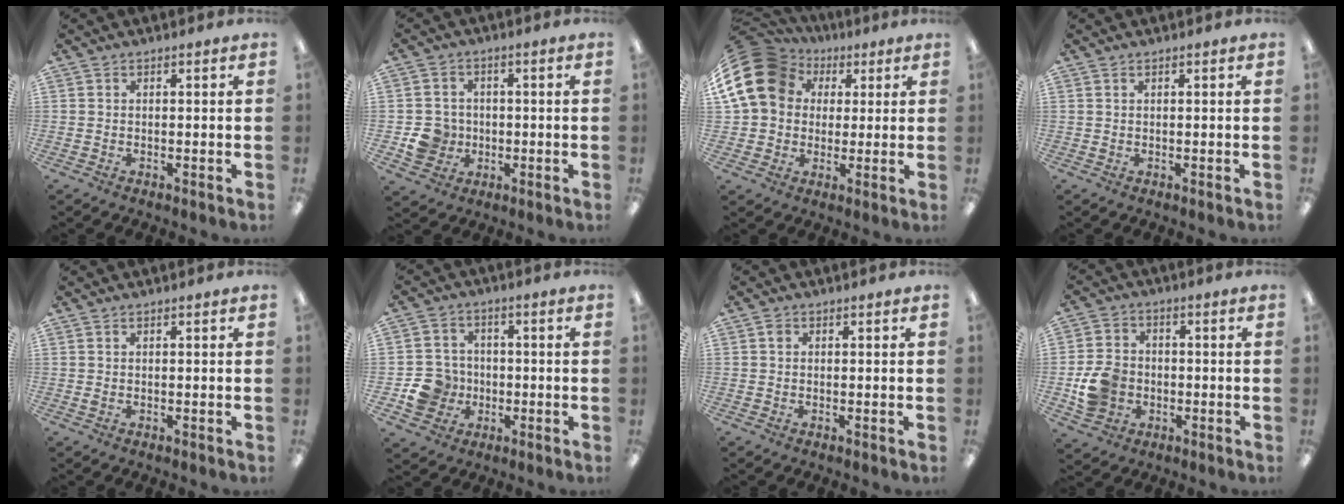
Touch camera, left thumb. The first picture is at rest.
{"total": 7.0, "force": [-1.5, 6.6, 2.1], "torque": [-0.055, 0.014, -0.024]}
{"total": 17.6, "force": [5.3, 14.4, 8.7], "torque": [-0.186, -0.008, 0.102]}
{"total": 0.5, "force": [0.2, 0.2, 0.4], "torque": [-0.010, 0.001, 0.003]}
{"total": 0.7, "force": [0.1, 0.2, 0.6], "torque": [-0.013, 0.001, 0.002]}
{"total": 9.0, "force": [-2.4, 8.3, 2.6], "torque": [-0.071, 0.022, -0.037]}
{"total": 0.7, "force": [0.1, 0.6, 0.4], "torque": [-0.009, 0.004, 0.002]}
{"total": 8.9, "force": [-1.9, 7.6, 4.2], "torque": [-0.083, 0.015, -0.031]}